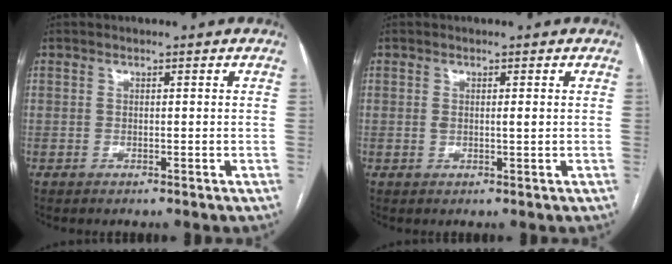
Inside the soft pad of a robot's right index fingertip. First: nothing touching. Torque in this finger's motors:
{"motor_torque": [0.25, 0.01, 0.14, 0.04]}